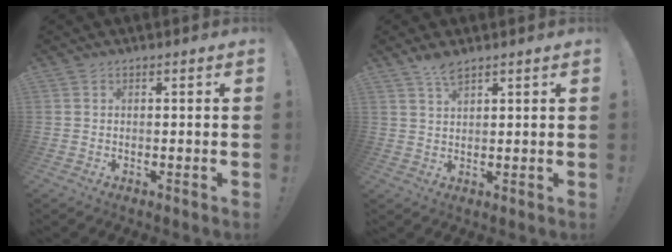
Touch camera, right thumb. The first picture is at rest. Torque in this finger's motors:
{"motor_torque": [-0.28, 0.40, 0.54, 0.22, -0.03]}